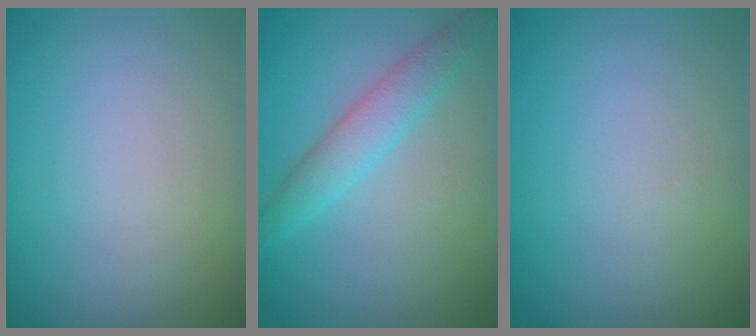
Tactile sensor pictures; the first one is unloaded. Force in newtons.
{"total": 3.0, "press": 3.0, "slide": 0.1}
{"total": 0.0}